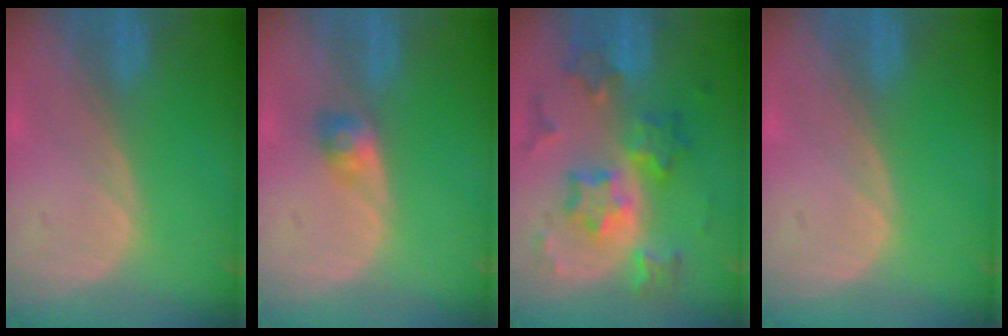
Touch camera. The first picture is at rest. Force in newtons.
{"total": 2.4, "press": 2.3, "slide": 0.7}
{"total": 9.4, "press": 9.3, "slide": 0.7}
{"total": 0.0}